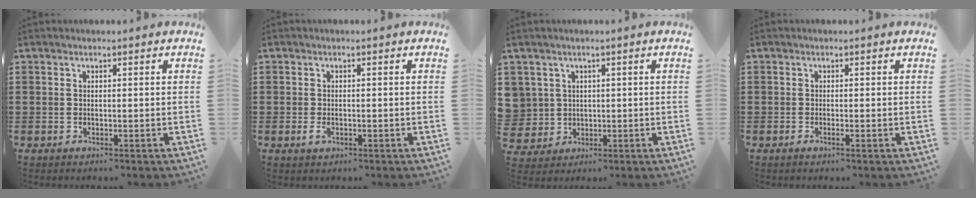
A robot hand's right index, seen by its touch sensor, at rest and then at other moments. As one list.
[{"total": 1.1, "force": [-0.4, 0.6, 0.9], "torque": [-0.018, -0.003, -0.006]}, {"total": 3.6, "force": [1.0, 3.5, -0.2], "torque": [-0.016, 0.013, 0.018]}, {"total": 0.8, "force": [-0.4, 0.0, 0.7], "torque": [-0.013, -0.004, -0.006]}]